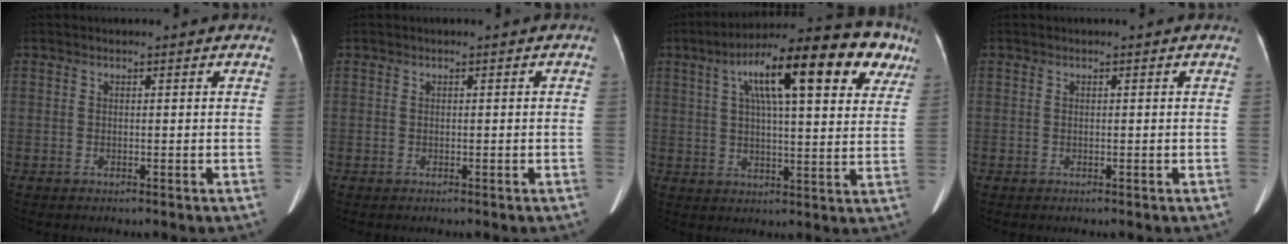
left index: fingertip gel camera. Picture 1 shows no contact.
{"total": 0.0}
{"total": 19.8, "force": [9.0, 4.9, 17.0], "torque": [-0.258, 0.056, 0.129]}
{"total": 0.0}